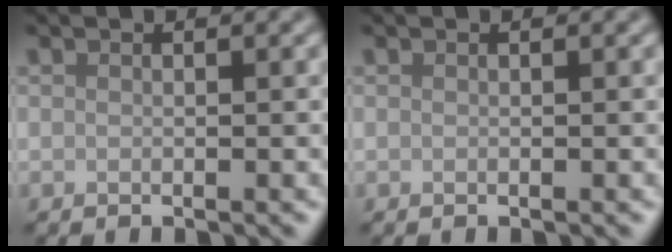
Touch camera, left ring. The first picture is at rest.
{"total": 0.0}